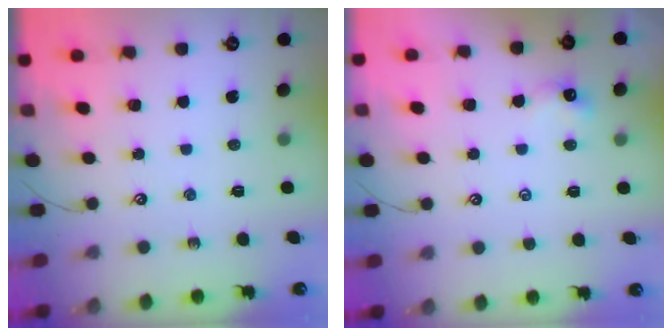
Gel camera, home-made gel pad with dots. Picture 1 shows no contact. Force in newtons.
{"total": 0.0}